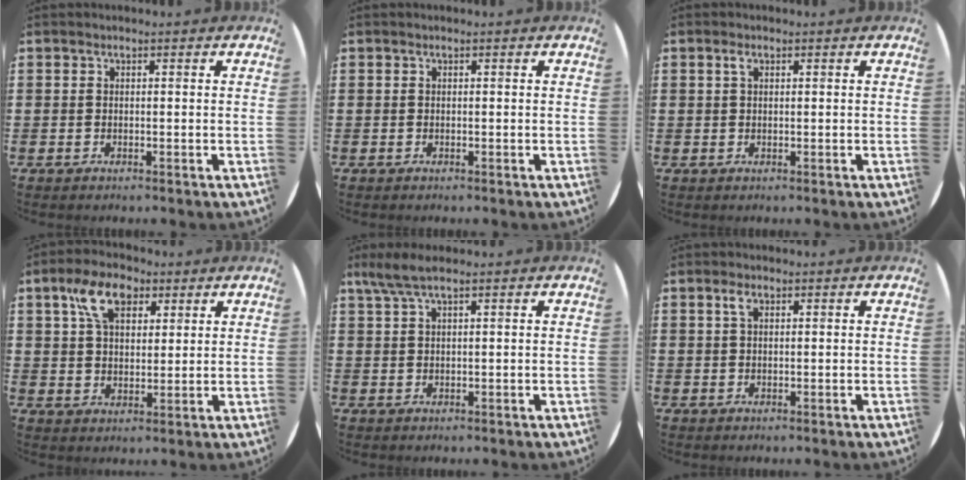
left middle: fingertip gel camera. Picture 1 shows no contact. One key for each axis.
{"total": 0.0}
{"total": 1.2, "fx": 0.6, "fy": 0.6, "fz": 0.8, "tx": -0.011, "ty": 0.001, "tz": 0.008}
{"total": 7.6, "fx": 4.2, "fy": 4.5, "fz": 4.3, "tx": -0.086, "ty": 0.012, "tz": 0.076}
{"total": 3.2, "fx": 2.2, "fy": 0.5, "fz": 2.3, "tx": -0.049, "ty": 0.004, "tz": 0.038}
{"total": 1.9, "fx": 1.0, "fy": 1.0, "fz": 1.3, "tx": -0.023, "ty": 0.003, "tz": 0.015}